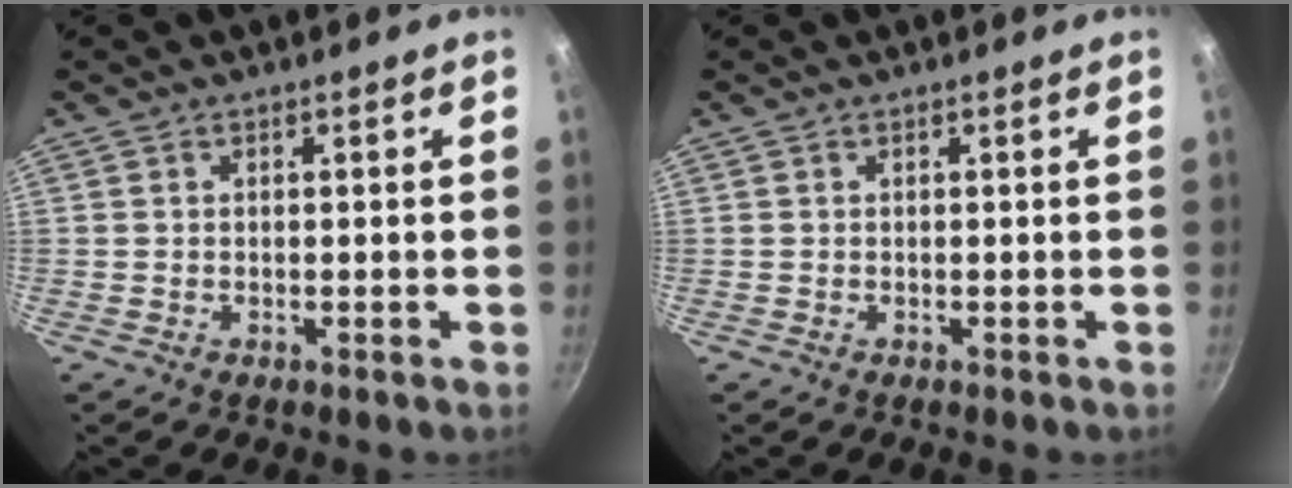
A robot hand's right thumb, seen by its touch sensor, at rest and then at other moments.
{"total": 0.0}